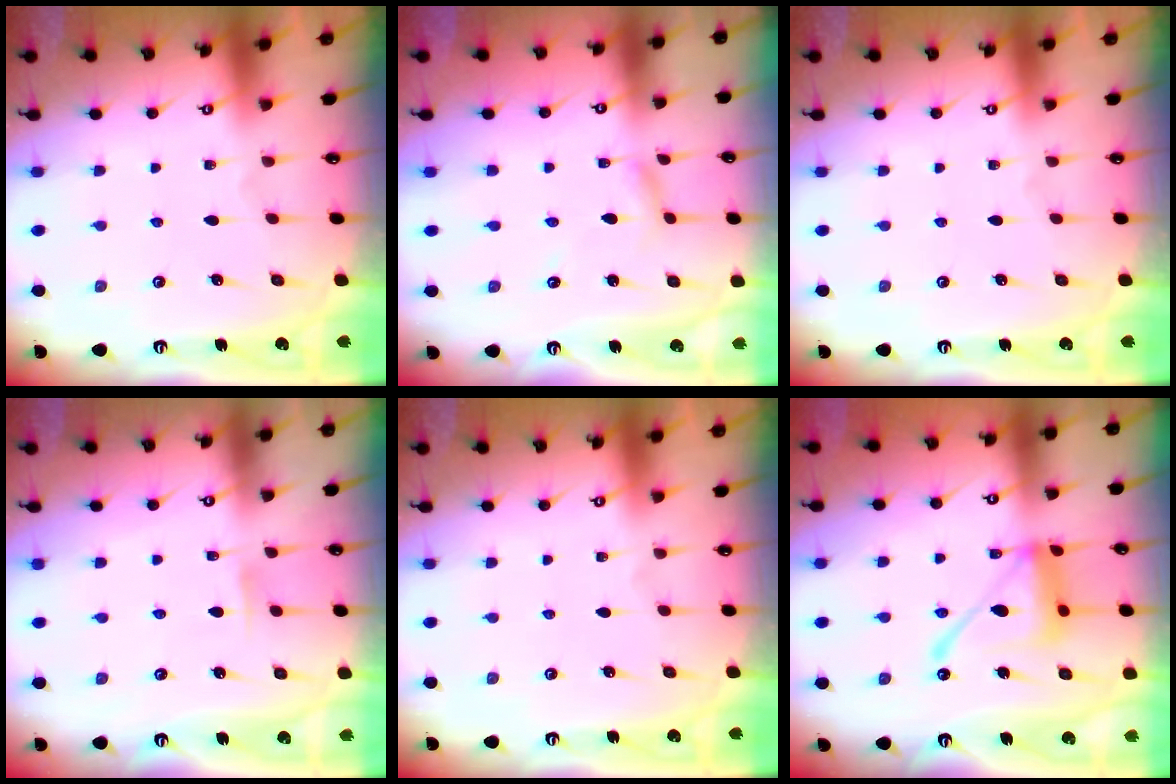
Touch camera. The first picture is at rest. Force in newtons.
{"total": 2.9, "press": 2.9, "slide": 0.2}
{"total": 0.0}
{"total": 3.2, "press": 3.2, "slide": 0.4}
{"total": 0.0}
{"total": 14.4, "press": 14.3, "slide": 1.2}